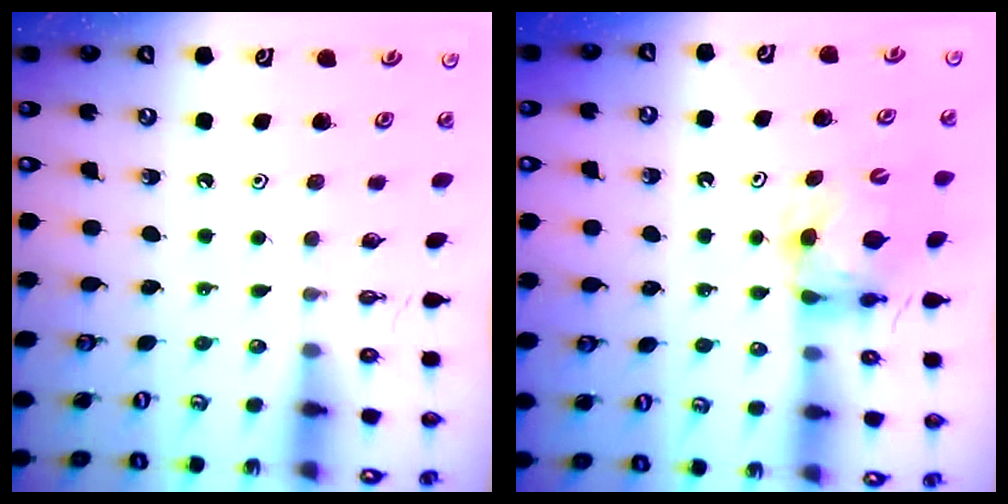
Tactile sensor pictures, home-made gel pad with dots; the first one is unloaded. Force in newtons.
{"total": 5.6, "press": 5.6, "slide": 0.4}